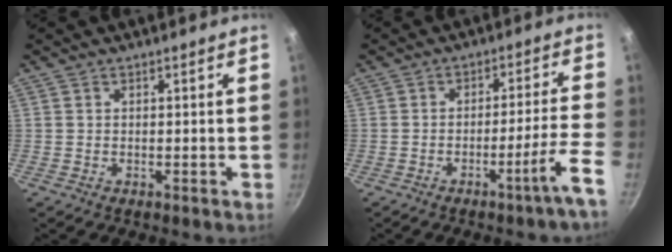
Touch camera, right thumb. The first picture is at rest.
{"total": 8.7, "force": [-4.6, -0.9, 7.4], "torque": [-0.105, 0.029, -0.070]}